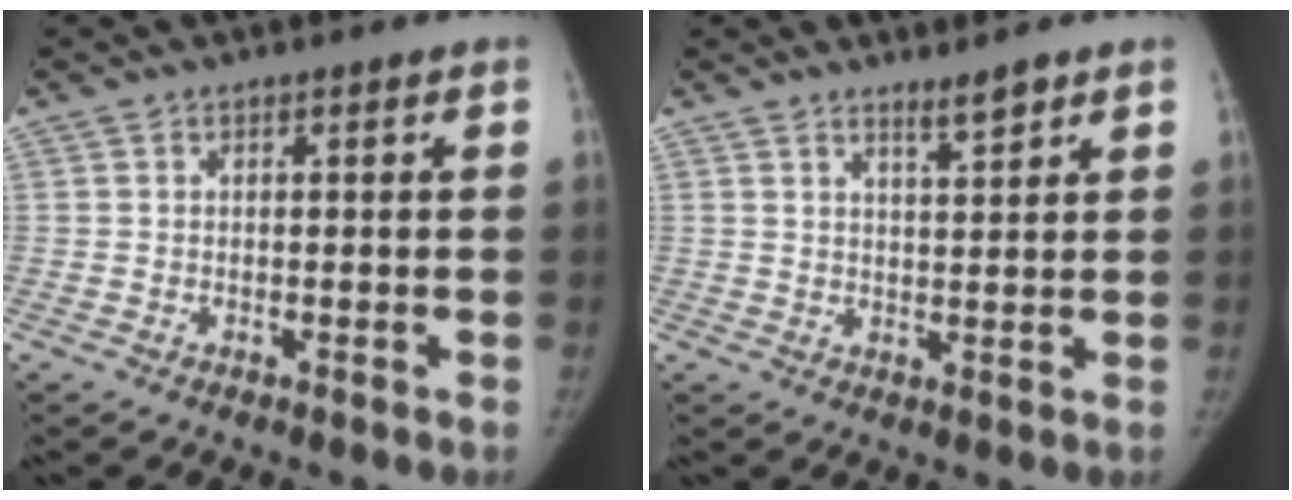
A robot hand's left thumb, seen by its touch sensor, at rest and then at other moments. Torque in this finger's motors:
{"motor_torque": [-0.31, -0.21, -0.13, 0.18, 0.00]}